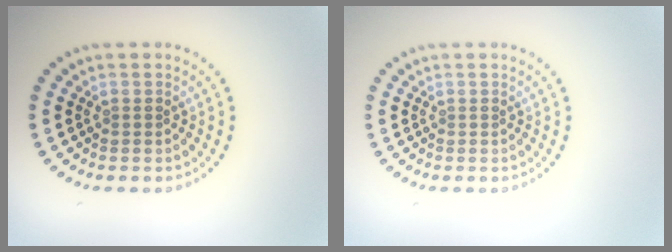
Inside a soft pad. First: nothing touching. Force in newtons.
{"total": 0.0}